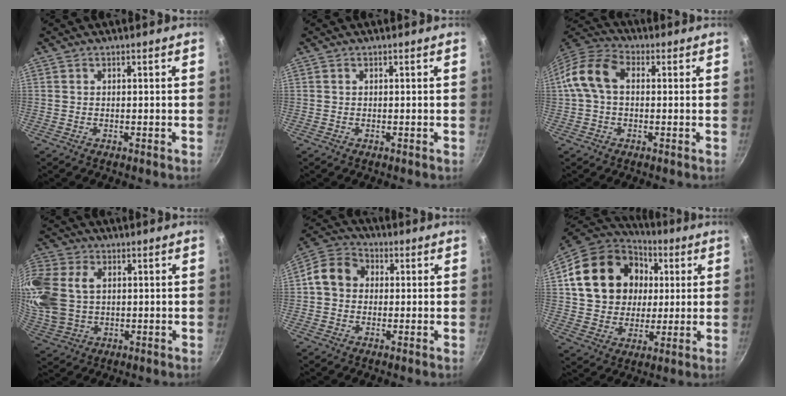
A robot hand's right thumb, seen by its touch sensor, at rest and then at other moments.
{"total": 0.0}
{"total": 10.6, "force": [1.1, 7.1, 7.8], "torque": [-0.141, 0.030, 0.003]}
{"total": 16.6, "force": [2.9, 12.3, 10.8], "torque": [-0.251, 0.007, 0.060]}
{"total": 8.6, "force": [0.5, 7.2, 4.6], "torque": [-0.056, 0.022, -0.013]}
{"total": 22.5, "force": [4.7, 18.0, 12.6], "torque": [-0.207, 0.019, 0.085]}